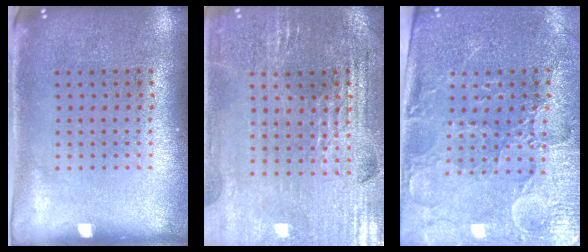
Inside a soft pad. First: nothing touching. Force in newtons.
{"total": 2.9, "press": 2.8, "slide": 0.5}
{"total": 3.5, "press": 3.3, "slide": 1.1}